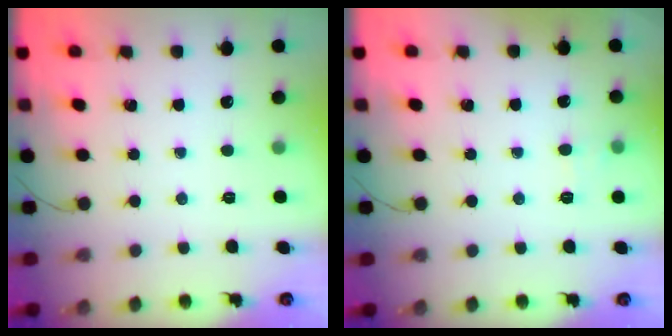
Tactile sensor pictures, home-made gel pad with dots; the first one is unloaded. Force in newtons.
{"total": 4.6, "press": 4.4, "slide": 1.3}